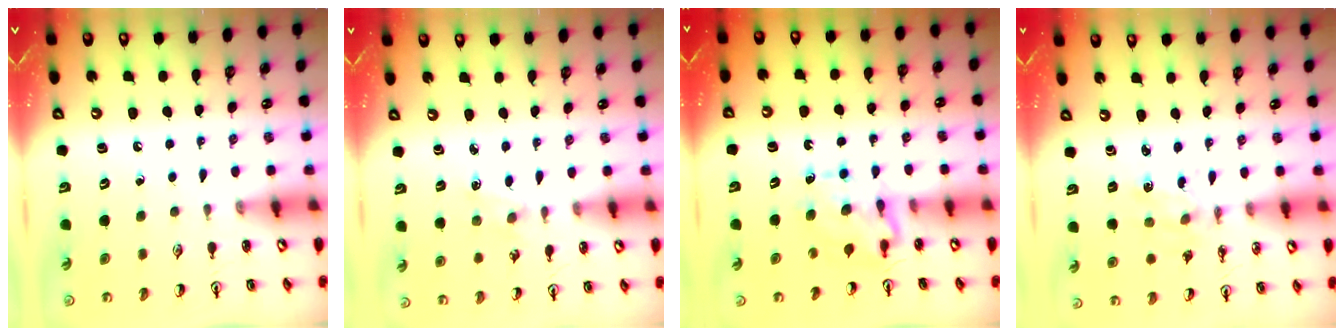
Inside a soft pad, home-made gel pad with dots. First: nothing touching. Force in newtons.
{"total": 1.5, "press": 1.4, "slide": 0.2}
{"total": 6.5, "press": 6.5, "slide": 0.4}
{"total": 1.8, "press": 1.7, "slide": 0.3}